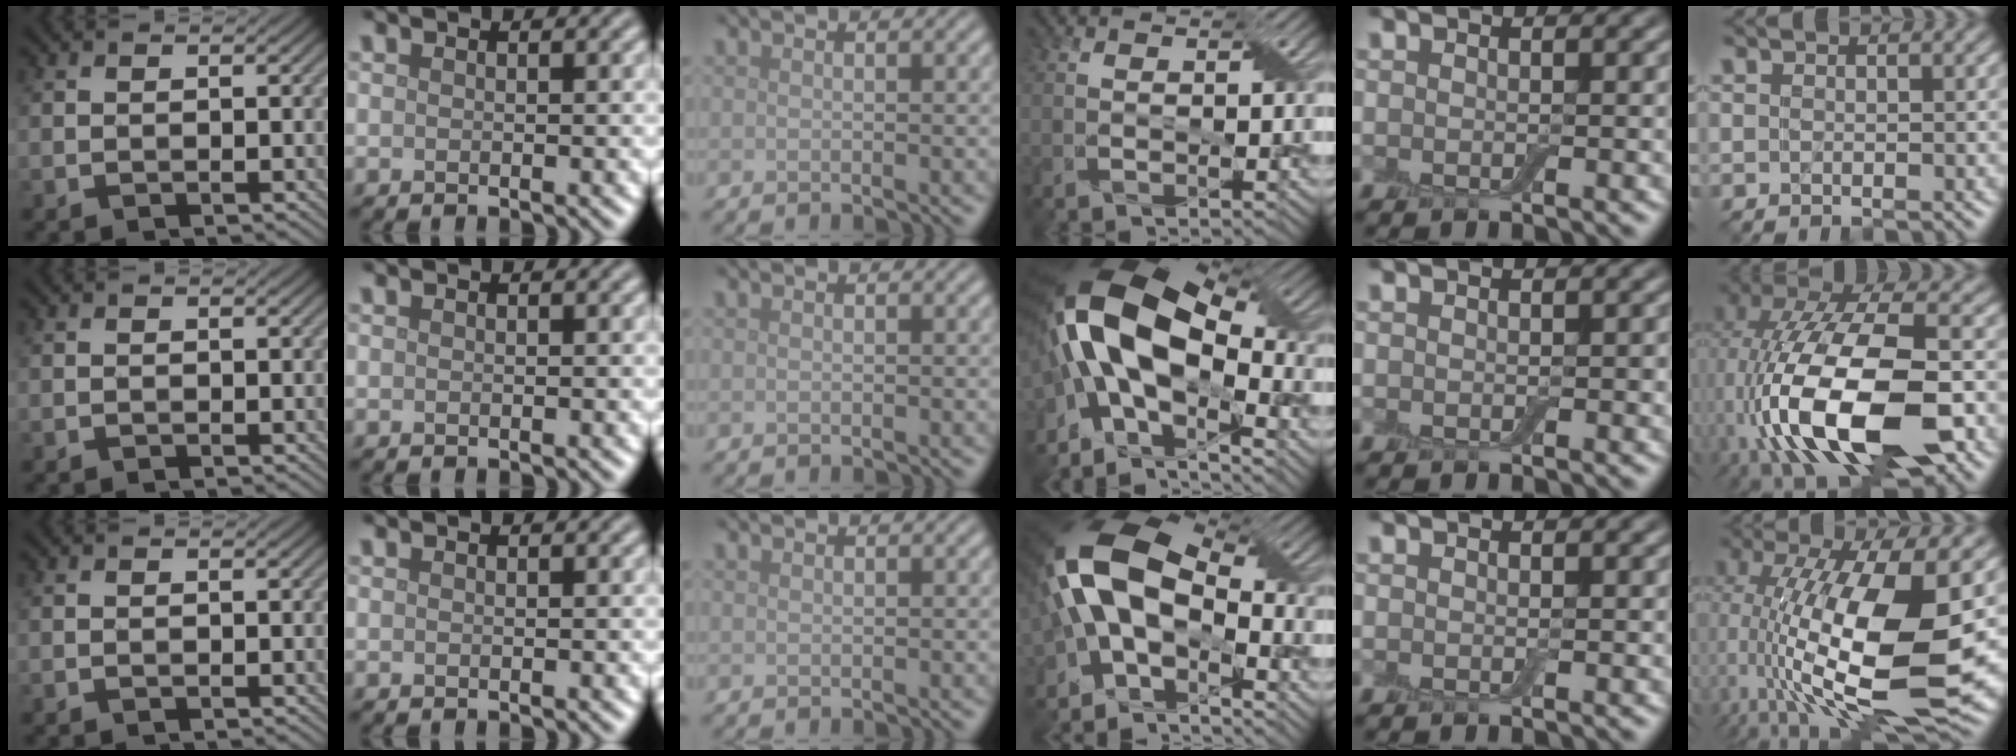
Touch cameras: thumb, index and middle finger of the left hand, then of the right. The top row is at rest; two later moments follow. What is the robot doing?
{"motion": "extract", "object": "airpods case & airpods"}